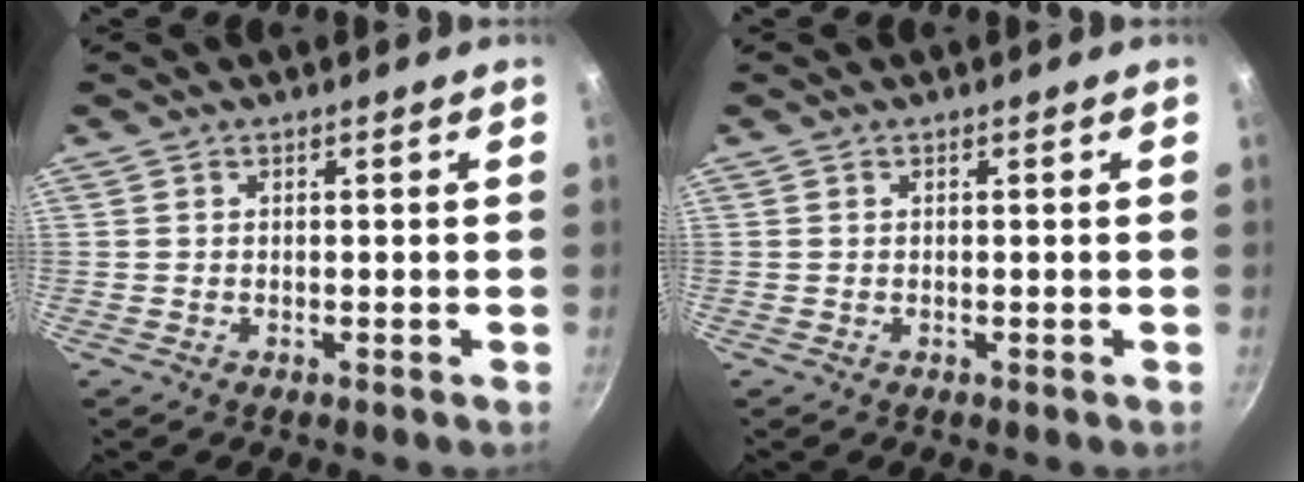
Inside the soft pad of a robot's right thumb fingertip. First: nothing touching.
{"total": 0.0}